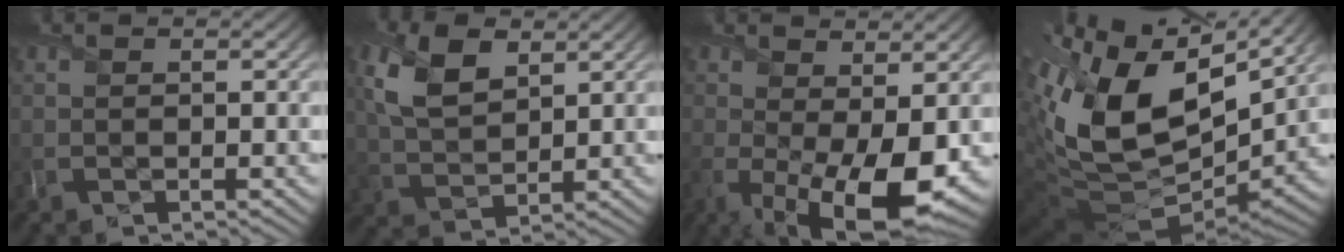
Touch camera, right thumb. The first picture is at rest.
{"total": 7.2, "force": [3.2, 3.9, 5.2], "torque": [-0.127, 0.004, 0.062]}
{"total": 12.1, "force": [-2.8, 5.5, 10.4], "torque": [-0.193, -0.039, -0.023]}
{"total": 19.0, "force": [4.5, 10.7, 15.1], "torque": [-0.329, -0.022, 0.093]}